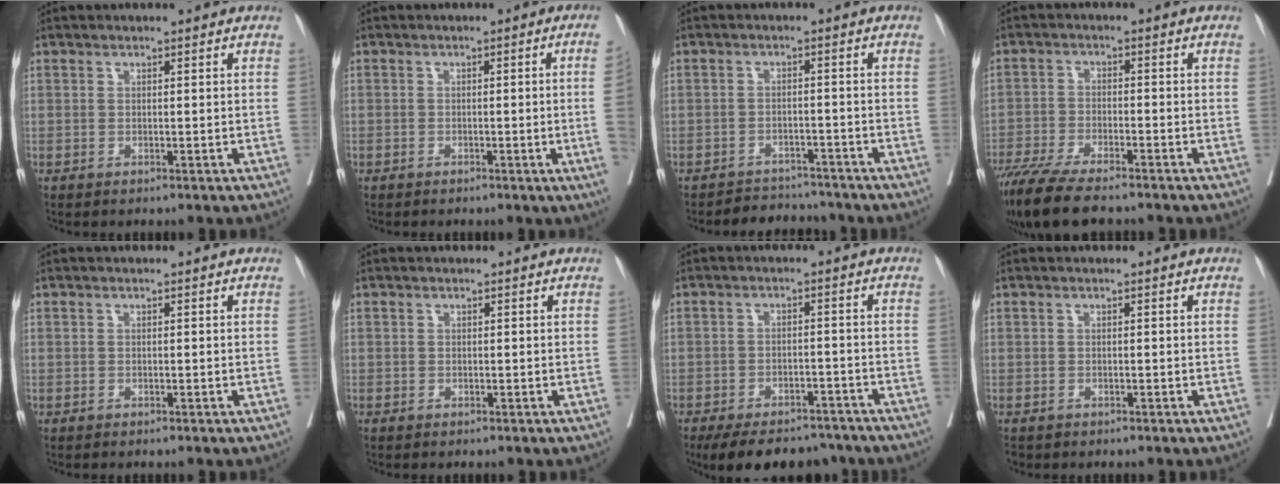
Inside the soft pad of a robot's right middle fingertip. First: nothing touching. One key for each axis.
{"total": 3.9, "fx": -0.9, "fy": -0.9, "fz": 3.7, "tx": -0.041, "ty": -0.003, "tz": -0.015}
{"total": 4.6, "fx": -4.3, "fy": 1.4, "fz": -0.8, "tx": 0.019, "ty": 0.009, "tz": -0.067}
{"total": 11.1, "fx": -9.2, "fy": 1.6, "fz": 6.1, "tx": -0.098, "ty": -0.027, "tz": -0.152}
{"total": 0.0}
{"total": 0.0}
{"total": 13.1, "fx": -10.9, "fy": 5.6, "fz": 4.7, "tx": -0.073, "ty": 0.006, "tz": -0.144}
{"total": 1.1, "fx": -0.9, "fy": 0.7, "fz": 0.2, "tx": -0.009, "ty": 0.000, "tz": -0.013}